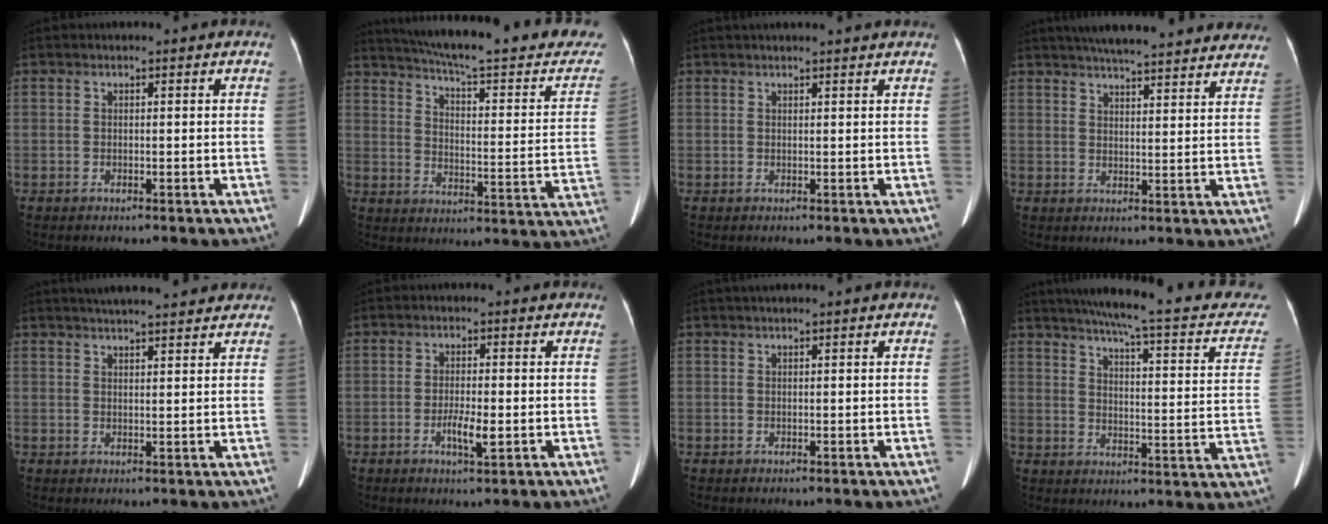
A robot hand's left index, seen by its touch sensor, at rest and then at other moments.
{"total": 27.9, "force": [24.6, 3.3, 12.8], "torque": [-0.188, -0.063, 0.304]}
{"total": 6.2, "force": [5.8, -0.1, 2.3], "torque": [-0.027, 0.031, 0.063]}
{"total": 23.0, "force": [20.6, 3.2, 9.7], "torque": [-0.143, 0.010, 0.255]}
{"total": 5.9, "force": [5.0, 1.1, 2.9], "torque": [-0.040, 0.026, 0.070]}
{"total": 3.4, "force": [-1.0, 0.7, 3.2], "torque": [-0.062, -0.002, -0.015]}
{"total": 1.1, "force": [0.8, -0.1, 0.8], "torque": [-0.016, 0.018, 0.018]}
{"total": 23.2, "force": [19.2, 3.4, 12.4], "torque": [-0.170, -0.013, 0.227]}